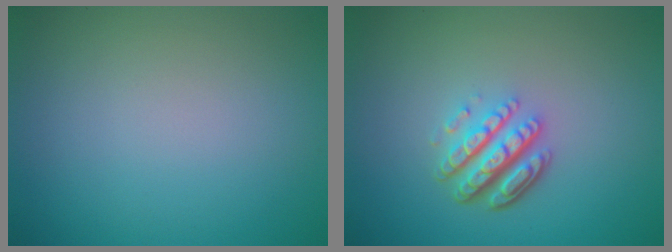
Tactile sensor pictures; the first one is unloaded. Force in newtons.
{"total": 4.9, "press": 3.4, "slide": 3.4}